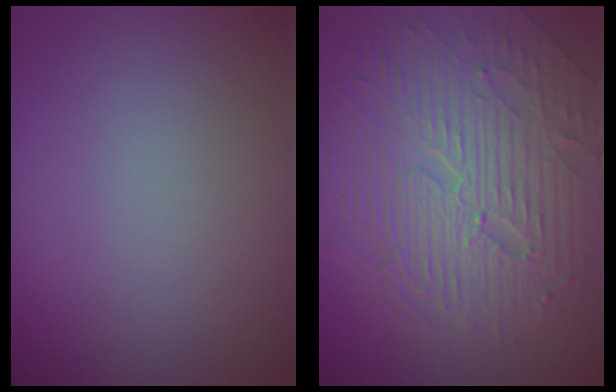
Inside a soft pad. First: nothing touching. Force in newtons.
{"total": 9.4, "press": 6.2, "slide": 7.0}